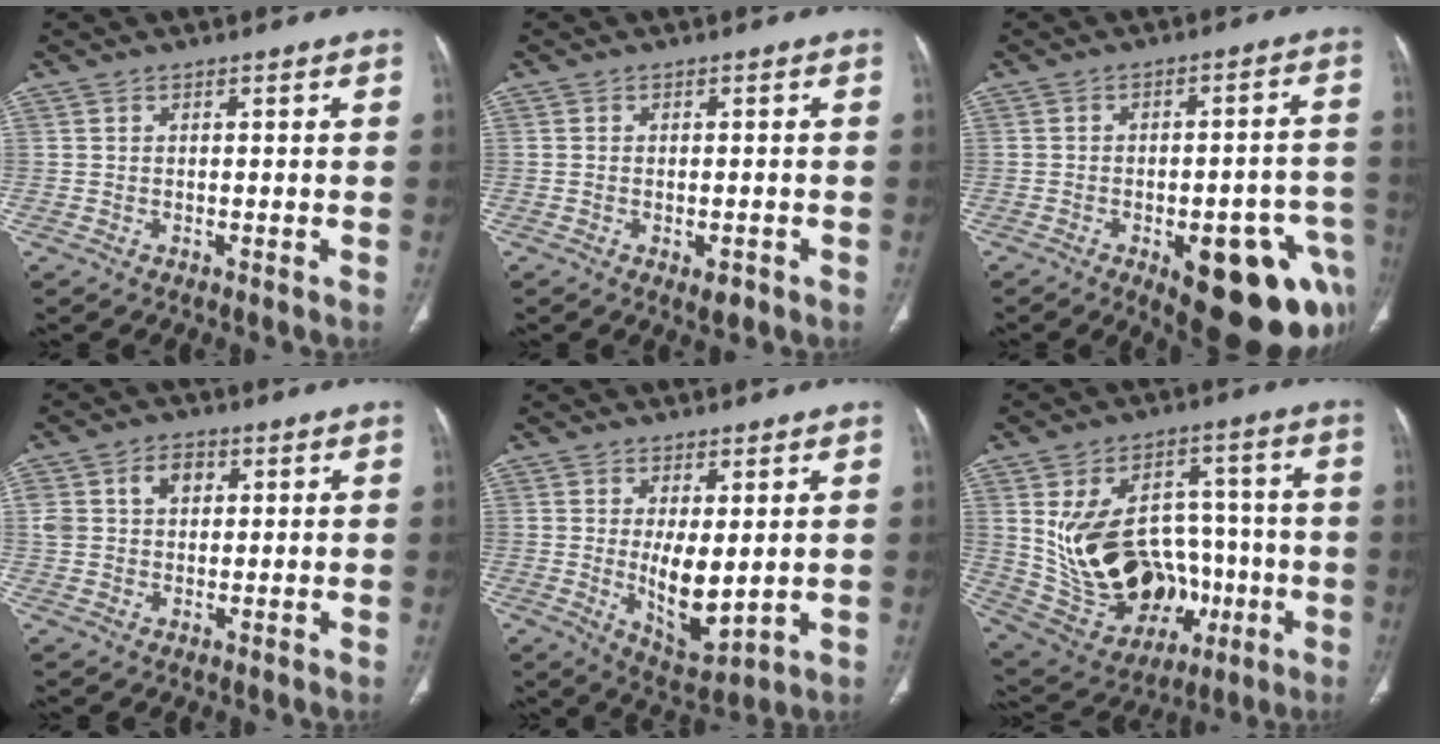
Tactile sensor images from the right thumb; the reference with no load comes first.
{"total": 2.2, "force": [-1.1, 1.1, 1.6], "torque": [-0.017, 0.001, -0.011]}
{"total": 20.1, "force": [-8.8, 8.0, 16.2], "torque": [-0.129, 0.040, -0.097]}
{"total": 7.4, "force": [2.3, 5.6, 4.3], "torque": [-0.055, 0.004, 0.044]}
{"total": 9.3, "force": [0.2, 4.0, 8.4], "torque": [-0.122, -0.028, 0.023]}
{"total": 23.8, "force": [-2.1, 16.8, 16.8], "torque": [-0.267, 0.029, 0.005]}